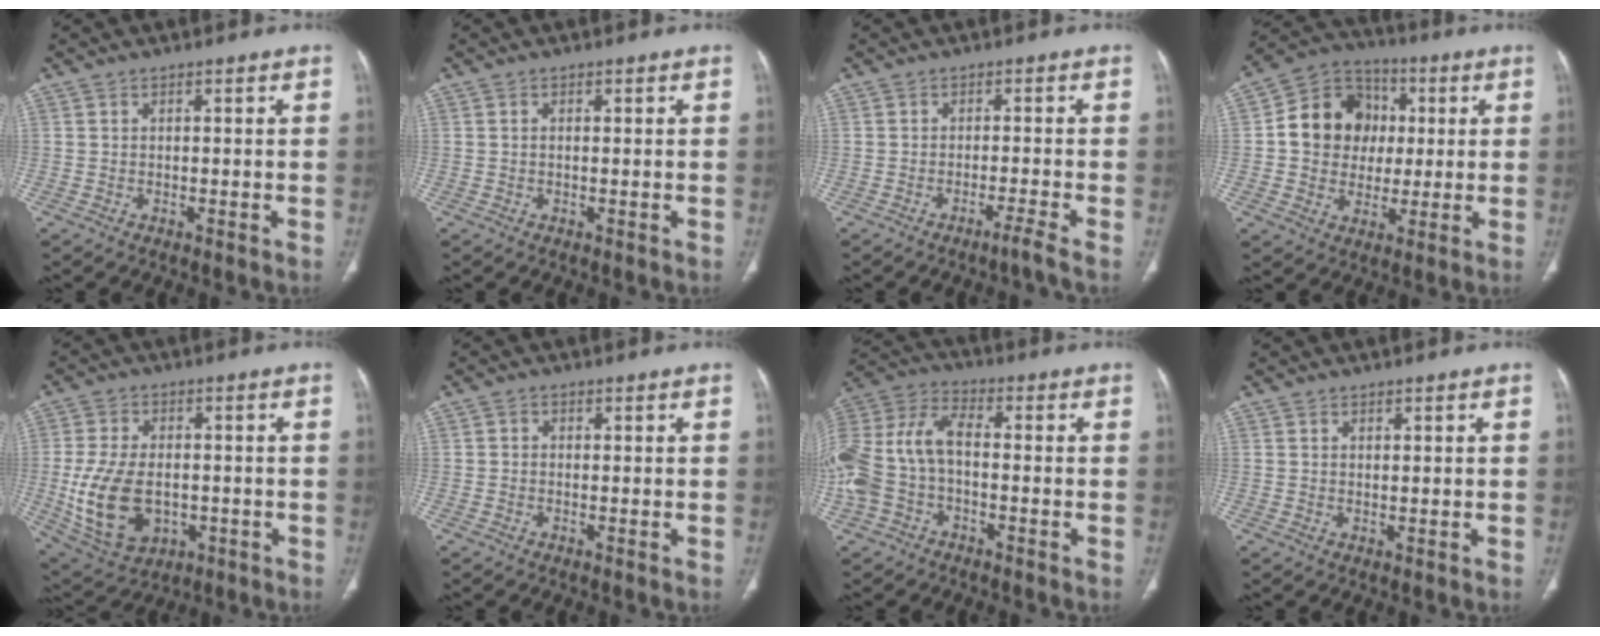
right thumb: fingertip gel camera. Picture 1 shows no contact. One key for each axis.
{"total": 0.5, "fx": 0.1, "fy": 0.2, "fz": 0.4, "tx": -0.014, "ty": 0.006, "tz": 0.003}
{"total": 2.3, "fx": -1.7, "fy": -0.9, "fz": 1.3, "tx": -0.031, "ty": 0.010, "tz": -0.033}
{"total": 14.3, "fx": 1.4, "fy": 12.6, "fz": 6.8, "tx": -0.075, "ty": 0.019, "tz": 0.021}
{"total": 15.1, "fx": -2.3, "fy": 9.8, "fz": 11.2, "tx": -0.208, "ty": -0.001, "tz": -0.017}
{"total": 0.7, "fx": 0.0, "fy": 0.6, "fz": 0.4, "tx": -0.003, "ty": 0.002, "tz": -0.004}
{"total": 15.7, "fx": -2.0, "fy": 9.8, "fz": 12.0, "tx": -0.278, "ty": 0.037, "tz": -0.039}
{"total": 0.6, "fx": 0.5, "fy": 0.2, "fz": 0.3, "tx": -0.003, "ty": -0.004, "tz": 0.009}